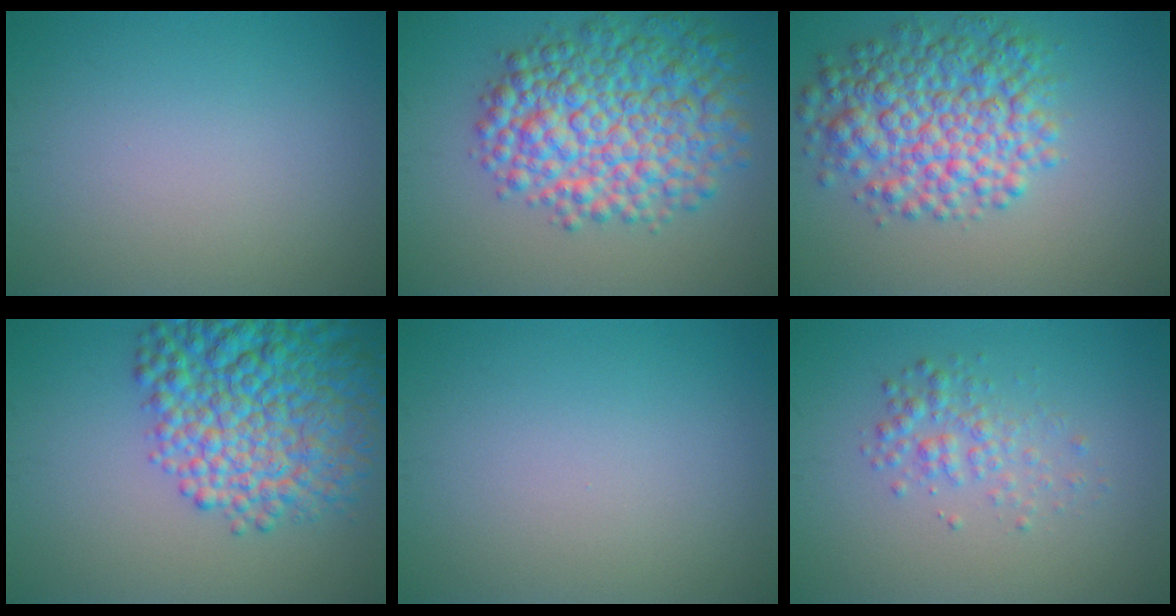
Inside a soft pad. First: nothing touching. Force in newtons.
{"total": 9.8, "press": 9.8, "slide": 0.2}
{"total": 7.7, "press": 7.7, "slide": 0.2}
{"total": 10.7, "press": 10.7, "slide": 0.5}
{"total": 0.0}
{"total": 2.3, "press": 2.3, "slide": 0.1}